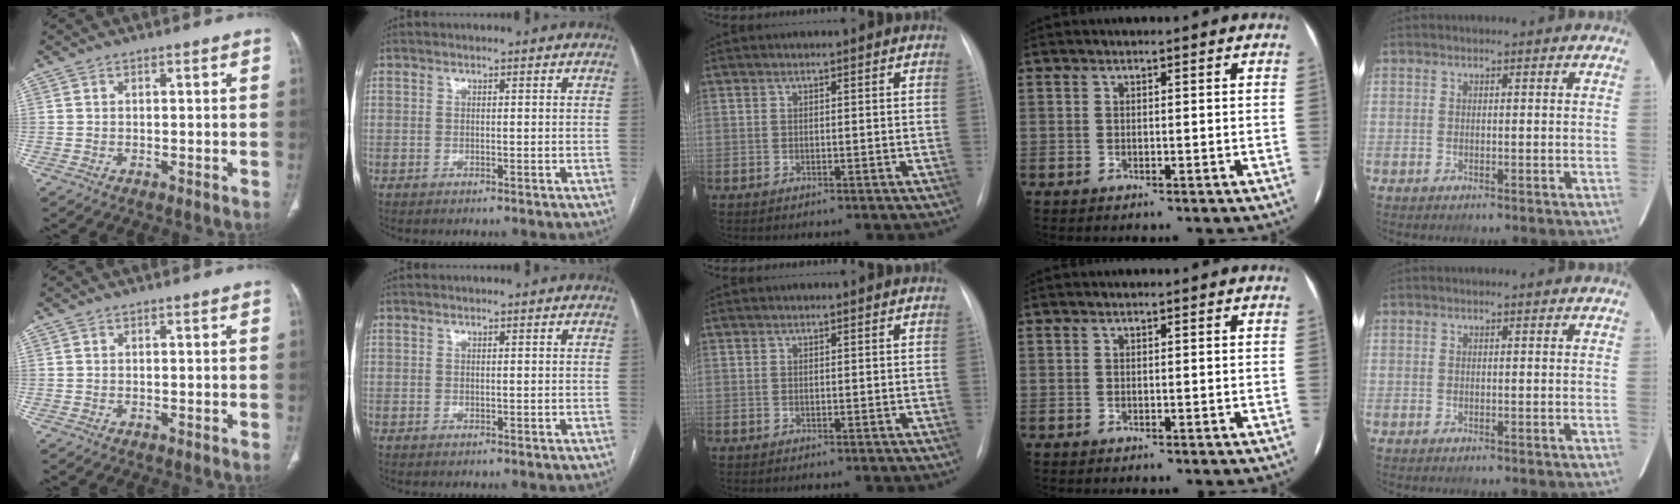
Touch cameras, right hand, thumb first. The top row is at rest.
{}